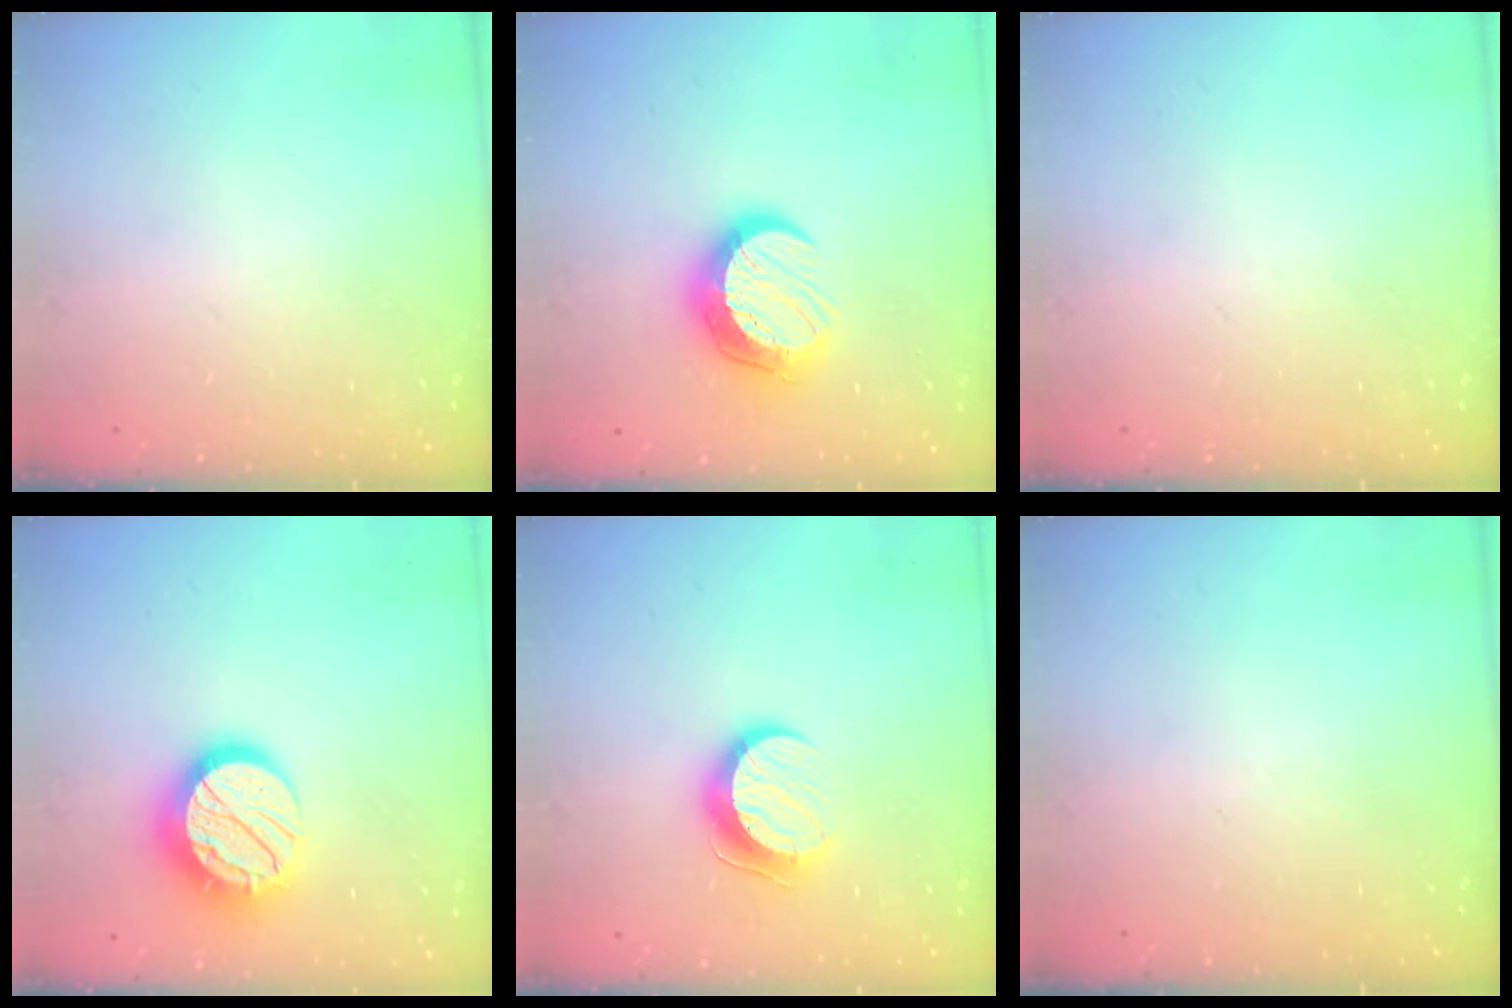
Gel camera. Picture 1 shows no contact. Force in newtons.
{"total": 12.3, "press": 12.2, "slide": 1.0}
{"total": 0.0}
{"total": 15.7, "press": 15.7, "slide": 0.9}
{"total": 9.7, "press": 9.7, "slide": 0.7}
{"total": 0.0}